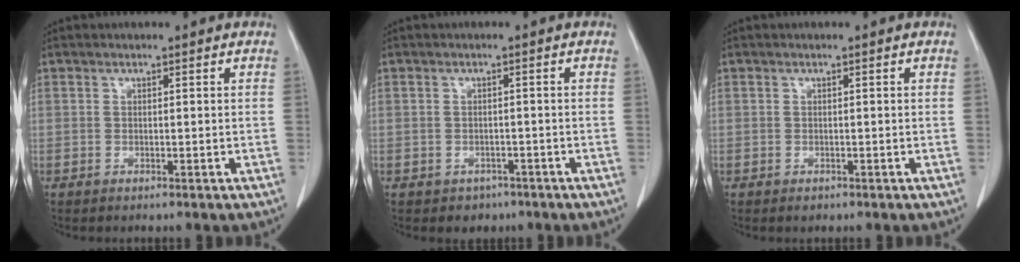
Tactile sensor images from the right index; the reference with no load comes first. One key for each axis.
{"total": 2.5, "fx": -1.4, "fy": 2.0, "fz": 0.1, "tx": -0.001, "ty": 0.010, "tz": -0.015}
{"total": 0.6, "fx": -0.3, "fy": 0.4, "fz": 0.2, "tx": 0.001, "ty": 0.003, "tz": -0.003}